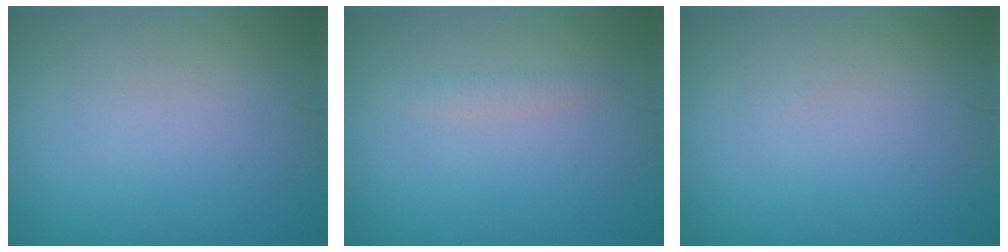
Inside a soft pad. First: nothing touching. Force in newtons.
{"total": 0.8, "press": 0.8, "slide": 0.1}
{"total": 0.0}